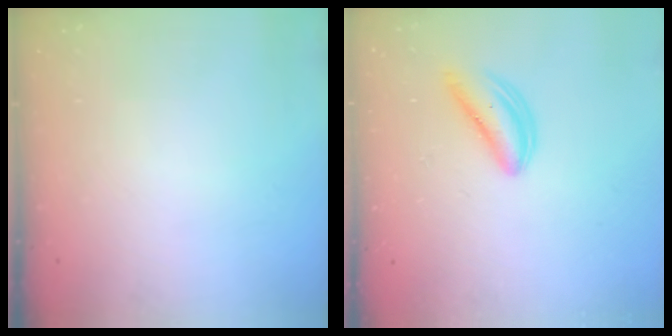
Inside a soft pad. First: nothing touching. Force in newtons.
{"total": 4.9, "press": 4.9, "slide": 0.5}